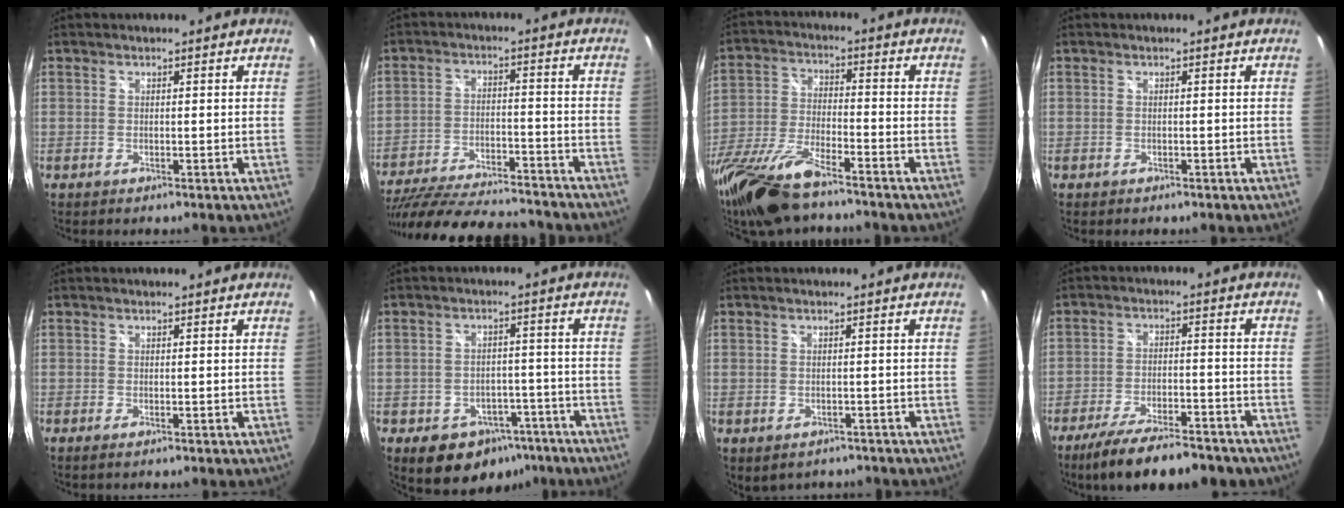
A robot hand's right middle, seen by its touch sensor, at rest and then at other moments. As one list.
[{"total": 25.5, "force": [-21.9, 6.1, 11.6], "torque": [-0.227, -0.043, -0.320]}, {"total": 20.1, "force": [-15.5, 5.0, 11.8], "torque": [-0.256, -0.051, -0.287]}, {"total": 0.9, "force": [-0.5, 0.7, 0.2], "torque": [-0.007, -0.002, -0.006]}, {"total": 0.5, "force": [-0.2, -0.1, 0.5], "torque": [-0.012, -0.002, -0.007]}, {"total": 10.8, "force": [-6.4, 7.7, 4.1], "torque": [-0.083, 0.022, -0.063]}, {"total": 3.8, "force": [-2.2, 2.5, 1.7], "torque": [-0.038, -0.016, -0.024]}, {"total": 16.7, "force": [-13.3, 4.9, 8.8], "torque": [-0.165, -0.026, -0.197]}]